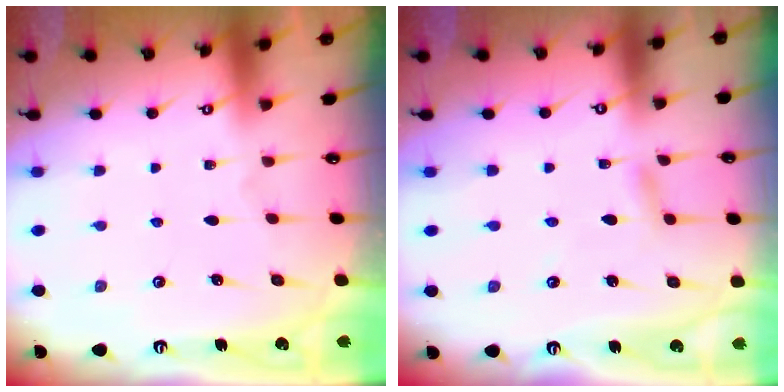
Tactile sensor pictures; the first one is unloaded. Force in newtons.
{"total": 4.7, "press": 4.7, "slide": 0.3}